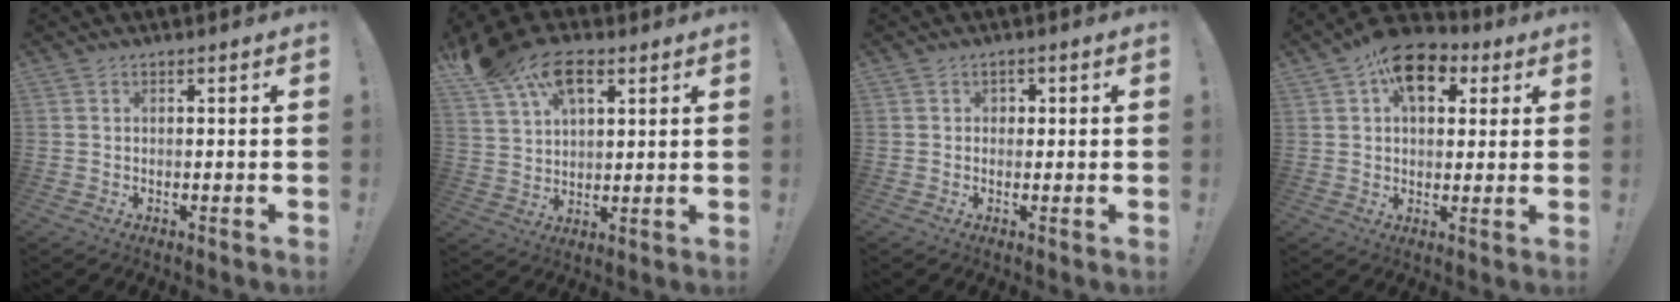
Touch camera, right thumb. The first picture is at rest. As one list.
[{"total": 15.7, "force": [8.6, 9.5, 9.1], "torque": [-0.163, -0.036, 0.159]}, {"total": 1.4, "force": [0.0, 1.3, 0.4], "torque": [-0.007, 0.001, -0.001]}, {"total": 12.5, "force": [5.7, 8.2, 7.5], "torque": [-0.106, -0.015, 0.106]}]